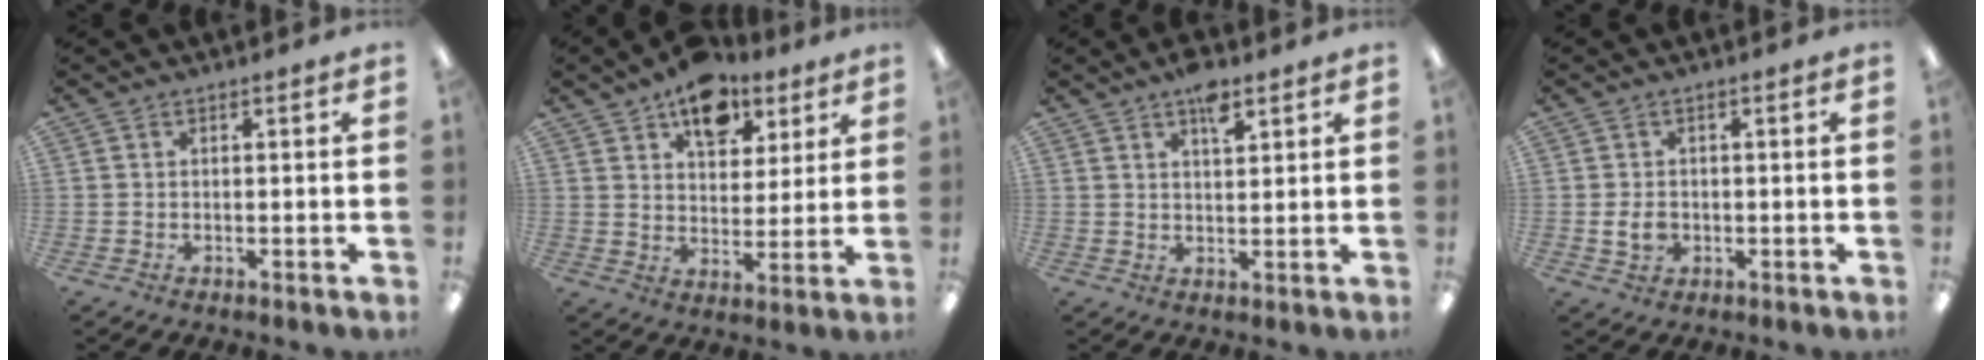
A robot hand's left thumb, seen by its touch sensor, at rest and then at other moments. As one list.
[{"total": 12.1, "force": [8.2, 7.2, 5.2], "torque": [-0.069, -0.042, 0.145]}, {"total": 5.4, "force": [3.6, 2.2, 3.4], "torque": [-0.043, -0.017, 0.059]}, {"total": 3.6, "force": [-0.4, 2.7, 2.3], "torque": [-0.040, 0.005, -0.005]}]